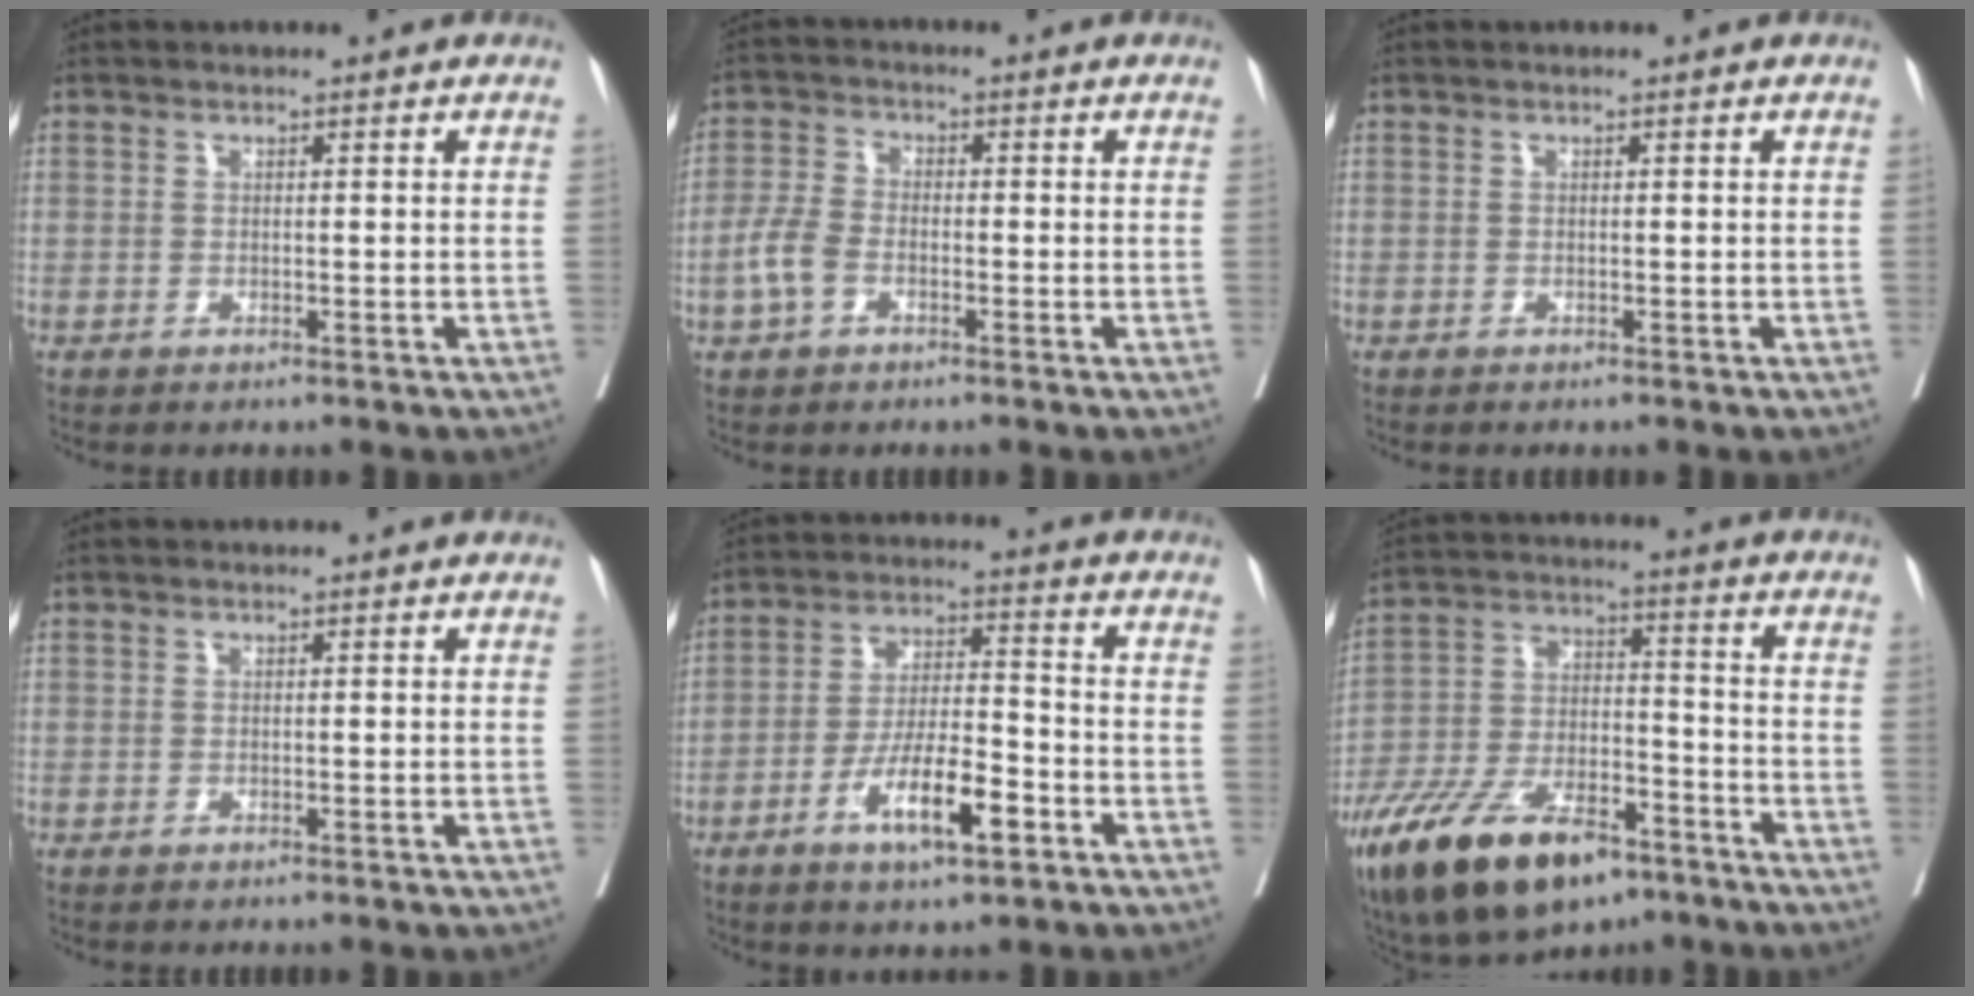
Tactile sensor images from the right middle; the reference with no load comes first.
{"total": 4.4, "force": [-1.8, 2.6, 3.2], "torque": [-0.081, 0.006, -0.040]}
{"total": 0.0}
{"total": 0.0}
{"total": 9.9, "force": [-4.8, 2.2, 8.4], "torque": [-0.155, -0.002, -0.084]}
{"total": 18.2, "force": [-12.3, 6.9, 11.6], "torque": [-0.235, -0.012, -0.220]}